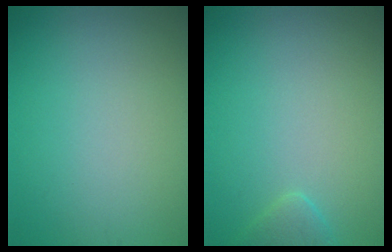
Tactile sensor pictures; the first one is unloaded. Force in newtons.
{"total": 1.5, "press": 1.5, "slide": 0.2}